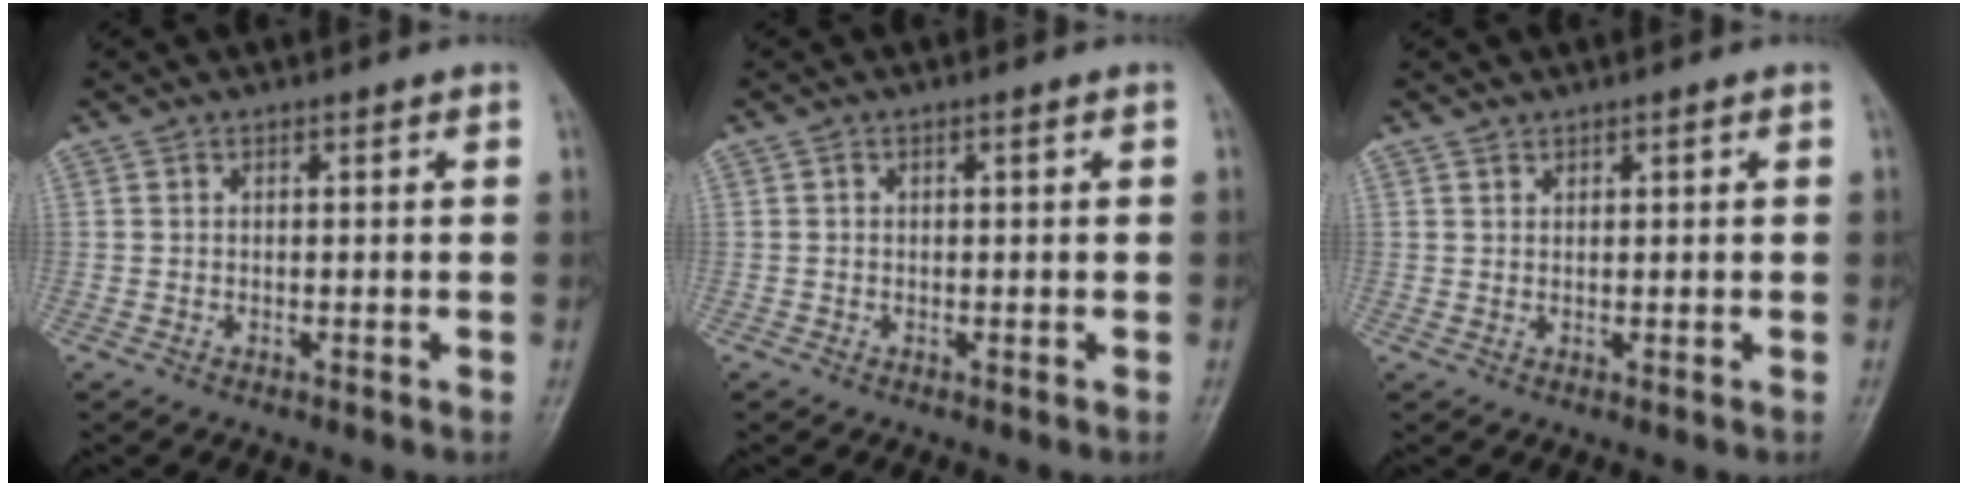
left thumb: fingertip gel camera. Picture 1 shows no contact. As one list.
[{"total": 0.5, "force": [0.0, 0.3, 0.5], "torque": [-0.005, 0.000, 0.001]}, {"total": 0.9, "force": [0.7, 0.5, 0.3], "torque": [0.001, -0.001, 0.012]}]